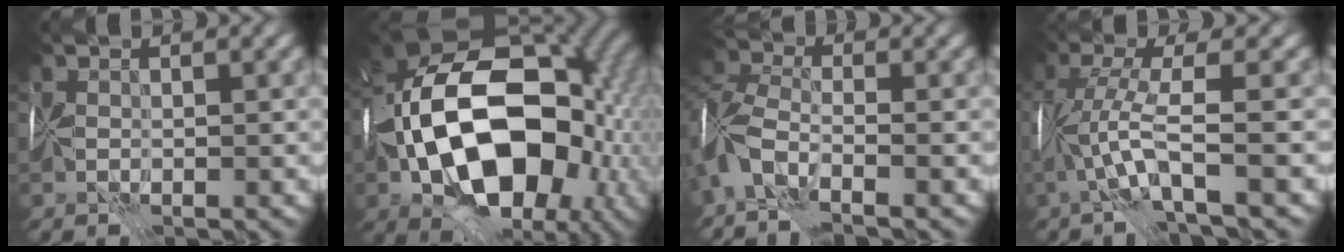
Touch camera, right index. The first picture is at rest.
{"total": 17.9, "force": [-1.7, 12.0, 13.2], "torque": [-0.230, 0.008, -0.028]}
{"total": 4.7, "force": [-3.0, 2.1, 2.9], "torque": [-0.061, 0.008, -0.071]}
{"total": 4.0, "force": [-1.2, -0.1, 3.8], "torque": [-0.082, 0.011, -0.029]}